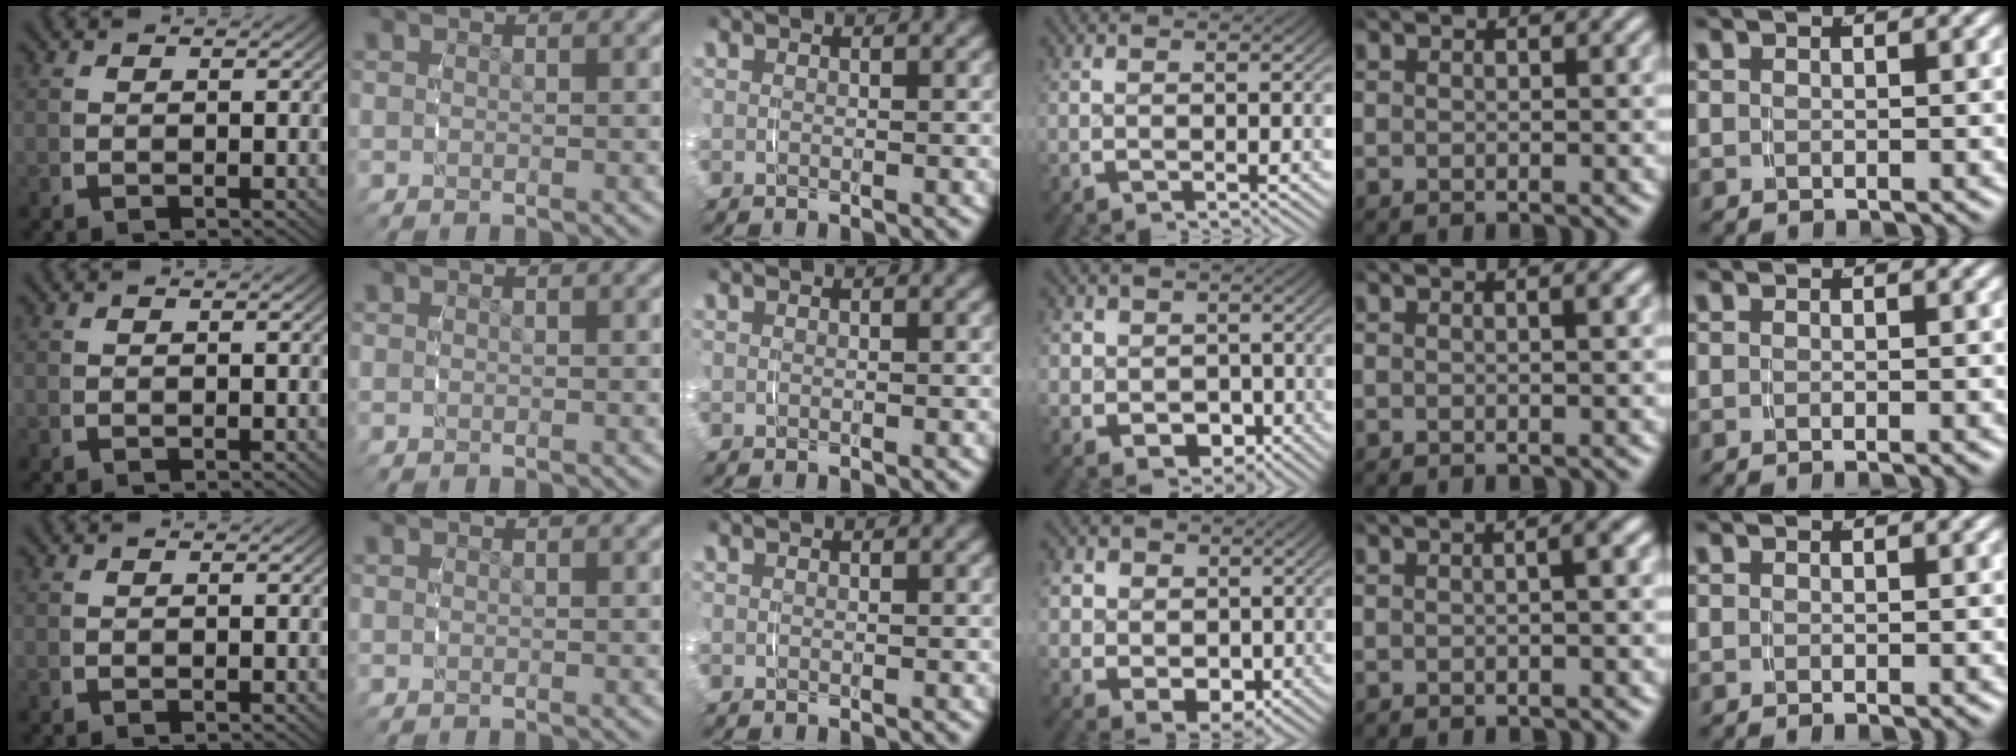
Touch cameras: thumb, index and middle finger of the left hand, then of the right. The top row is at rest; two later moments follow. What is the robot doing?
{"motion": "grasp_and_lifting", "object": "paper towel"}